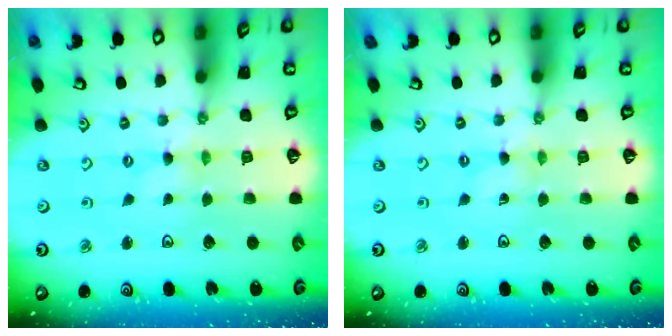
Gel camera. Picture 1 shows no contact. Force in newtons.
{"total": 0.0}